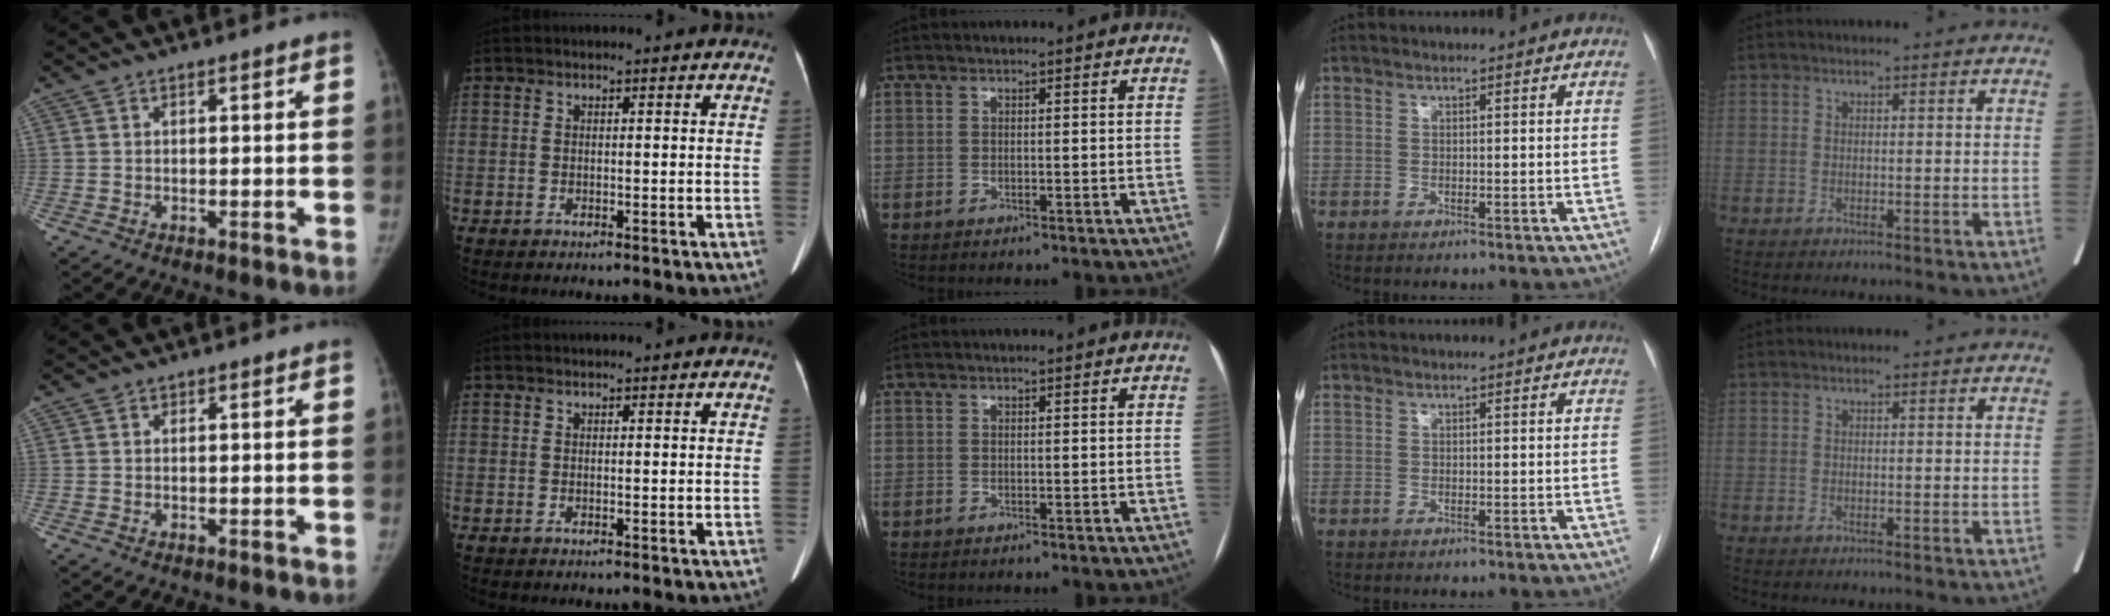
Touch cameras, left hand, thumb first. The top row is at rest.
{"index": {"total": 0.9, "force": [0.8, 0.1, 0.4], "torque": [-0.008, 0.002, 0.010]}}